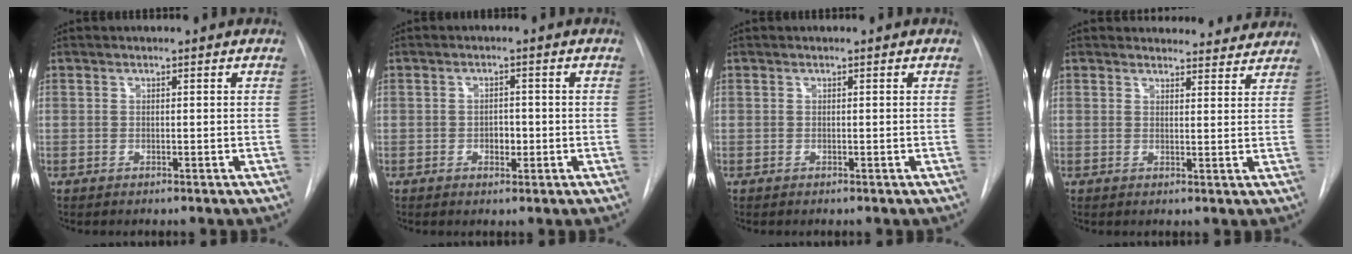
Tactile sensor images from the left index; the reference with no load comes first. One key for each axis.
{"total": 2.0, "fx": -0.5, "fy": 1.3, "fz": 1.5, "tx": -0.020, "ty": 0.003, "tz": -0.005}
{"total": 0.0}
{"total": 9.3, "fx": 8.9, "fy": 2.4, "fz": 0.4, "tx": 0.023, "ty": 0.002, "tz": 0.087}